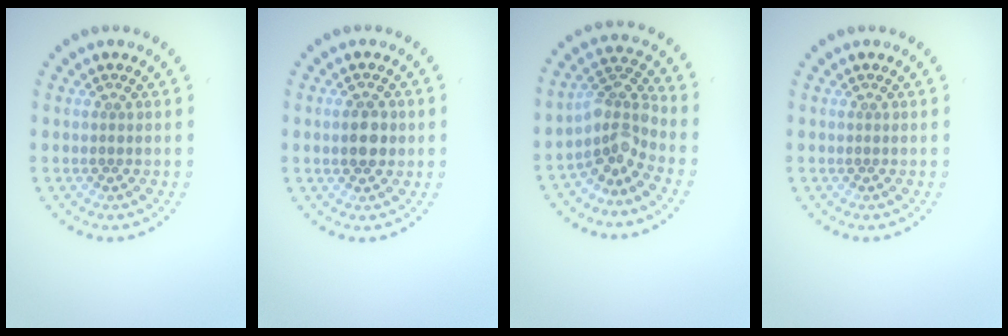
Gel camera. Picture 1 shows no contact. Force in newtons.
{"total": 2.8, "press": 2.8, "slide": 0.1}
{"total": 3.5, "press": 2.6, "slide": 2.3}
{"total": 0.0}